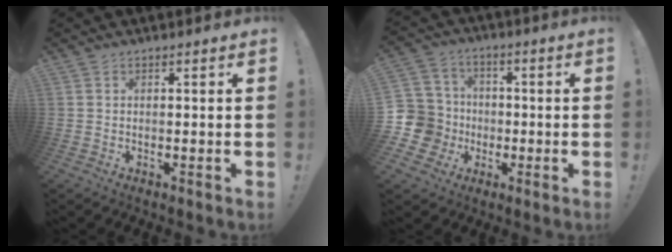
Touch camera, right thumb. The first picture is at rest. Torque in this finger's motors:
{"motor_torque": [-0.10, 0.11, 0.06, -0.10, -0.13]}